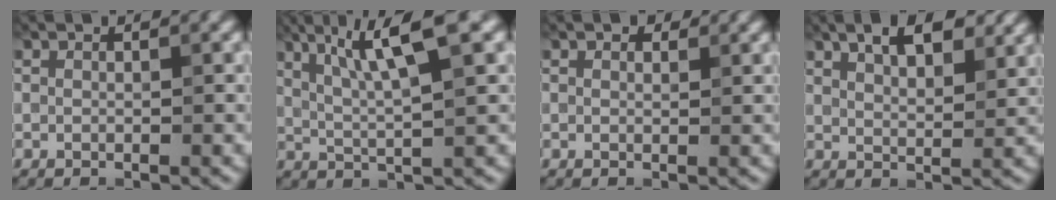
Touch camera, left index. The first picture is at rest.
{"total": 7.0, "force": [2.8, 1.1, 6.3], "torque": [-0.110, 0.013, 0.054]}
{"total": 1.0, "force": [0.8, 0.5, 0.3], "torque": [-0.007, -0.004, 0.011]}
{"total": 5.6, "force": [3.4, 2.2, 3.9], "torque": [-0.057, 0.017, 0.045]}